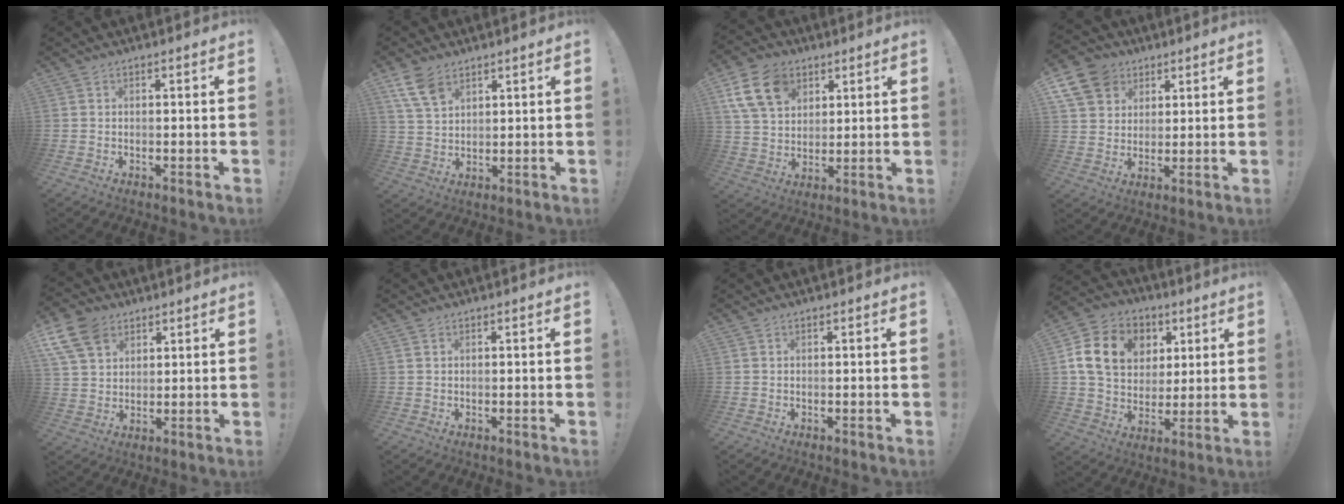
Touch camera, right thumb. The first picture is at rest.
{"total": 8.9, "force": [5.6, 5.2, 4.6], "torque": [-0.090, -0.019, 0.113]}
{"total": 14.5, "force": [7.1, 10.4, 7.2], "torque": [-0.131, -0.026, 0.141]}
{"total": 12.4, "force": [6.0, 9.9, 4.5], "torque": [-0.085, -0.033, 0.121]}
{"total": 11.7, "force": [6.5, 8.0, 5.5], "torque": [-0.112, -0.031, 0.127]}
{"total": 0.7, "force": [0.4, 0.4, 0.3], "torque": [-0.001, -0.002, 0.008]}
{"total": 0.0}
{"total": 16.7, "force": [5.5, 12.8, 9.2], "torque": [-0.149, -0.005, 0.112]}